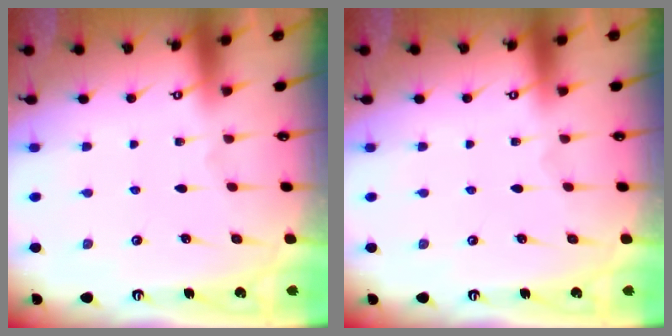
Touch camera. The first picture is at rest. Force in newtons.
{"total": 0.0}